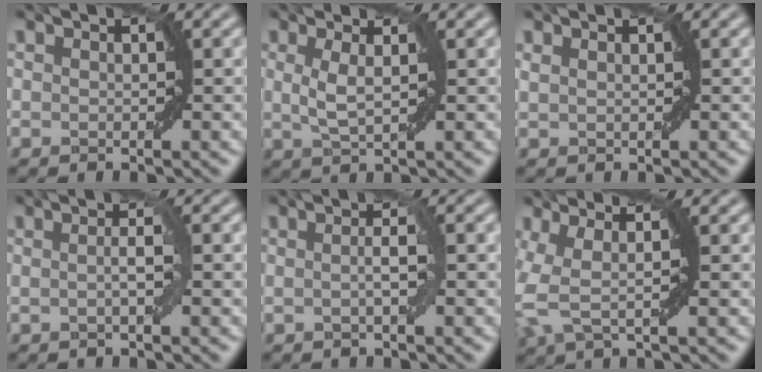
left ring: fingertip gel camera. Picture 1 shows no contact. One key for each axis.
{"total": 2.3, "fx": 0.5, "fy": 0.5, "fz": 2.2, "tx": -0.044, "ty": -0.003, "tz": 0.013}
{"total": 0.7, "fx": 0.6, "fy": 0.1, "fz": 0.4, "tx": -0.008, "ty": 0.003, "tz": 0.011}
{"total": 1.8, "fx": -0.1, "fy": 0.1, "fz": 1.8, "tx": -0.031, "ty": 0.003, "tz": -0.002}
{"total": 2.1, "fx": -0.1, "fy": 0.2, "fz": 2.1, "tx": -0.035, "ty": 0.003, "tz": -0.003}
{"total": 3.6, "fx": 0.4, "fy": 0.9, "fz": 3.4, "tx": -0.087, "ty": 0.002, "tz": 0.005}